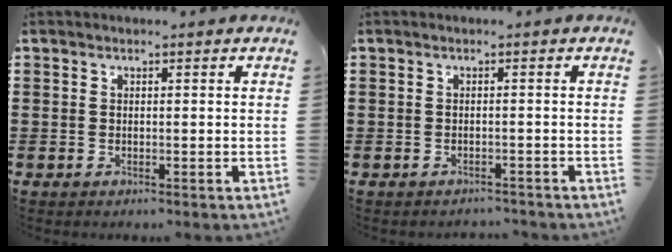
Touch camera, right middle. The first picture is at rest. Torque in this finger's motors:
{"motor_torque": [-0.29, 0.10, -0.11, -0.03]}